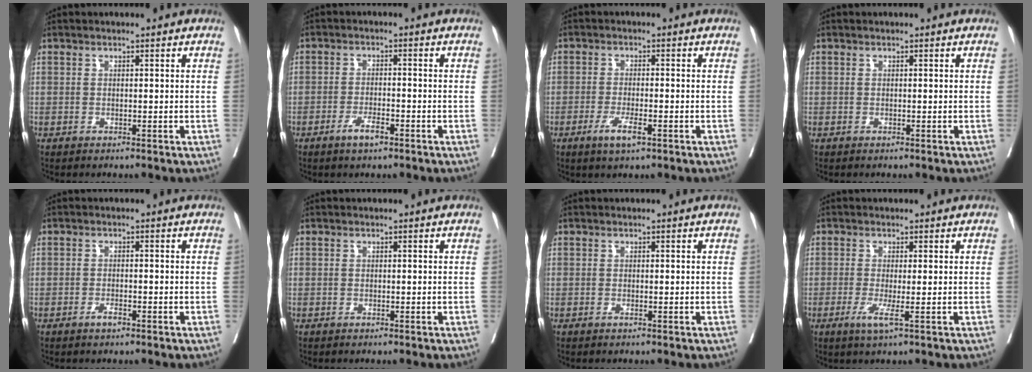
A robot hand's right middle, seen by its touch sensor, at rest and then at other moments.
{"total": 3.3, "force": [-2.1, 0.7, 2.4], "torque": [-0.051, -0.002, -0.037]}
{"total": 3.9, "force": [-2.0, 0.6, 3.3], "torque": [-0.069, -0.007, -0.036]}
{"total": 0.0}
{"total": 1.4, "force": [-1.0, 0.3, 1.0], "torque": [-0.023, -0.001, -0.016]}
{"total": 0.0}
{"total": 0.0}
{"total": 2.9, "force": [-1.0, -0.2, 2.7], "torque": [-0.057, -0.011, -0.017]}